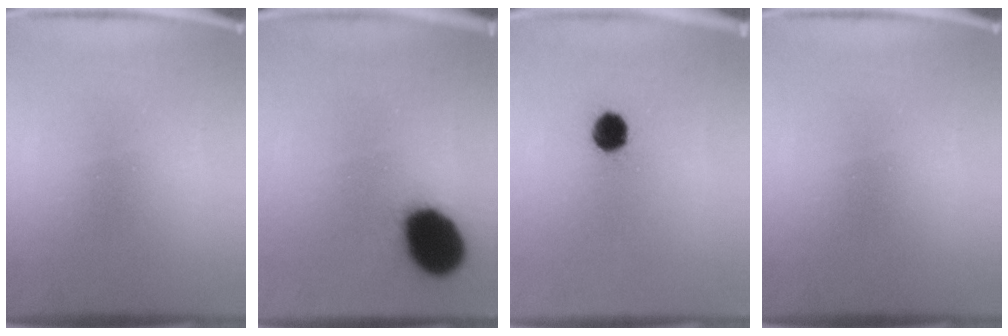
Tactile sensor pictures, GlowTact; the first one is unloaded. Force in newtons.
{"total": 17.5}
{"total": 5.4}
{"total": 0.0}